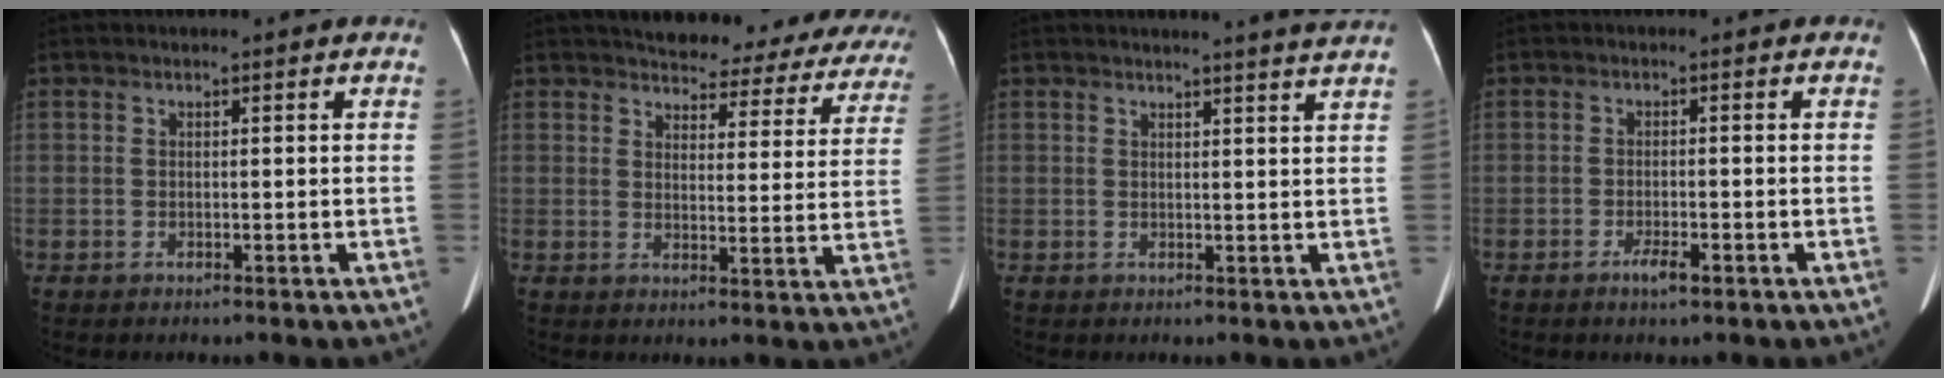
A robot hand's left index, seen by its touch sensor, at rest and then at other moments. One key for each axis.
{"total": 22.2, "fx": 20.4, "fy": 5.8, "fz": 6.8, "tx": -0.073, "ty": -0.044, "tz": 0.220}
{"total": 5.8, "fx": 5.3, "fy": -1.1, "fz": 2.0, "tx": -0.025, "ty": -0.004, "tz": 0.044}
{"total": 2.2, "fx": -1.4, "fy": 0.4, "fz": 1.7, "tx": -0.027, "ty": -0.001, "tz": -0.023}